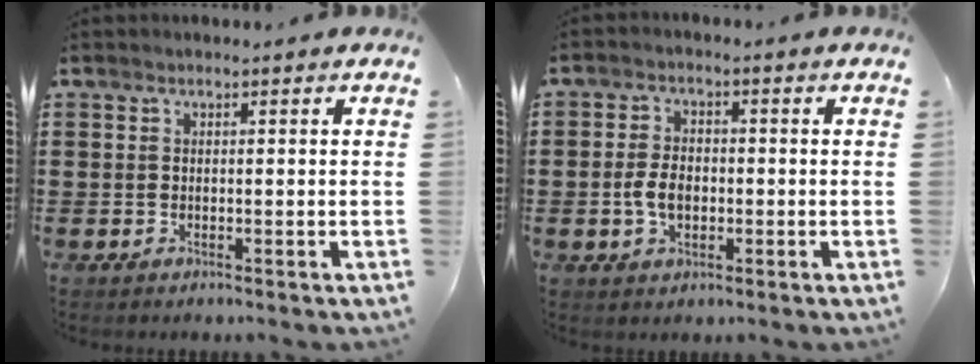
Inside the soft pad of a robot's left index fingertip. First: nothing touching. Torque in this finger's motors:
{"motor_torque": [0.87, 0.82, 0.29, 0.12]}